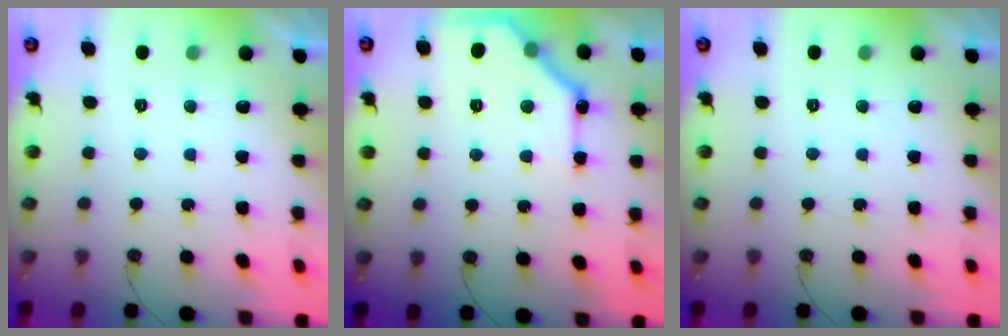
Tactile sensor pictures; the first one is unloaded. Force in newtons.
{"total": 13.8, "press": 13.8, "slide": 0.2}
{"total": 0.0}